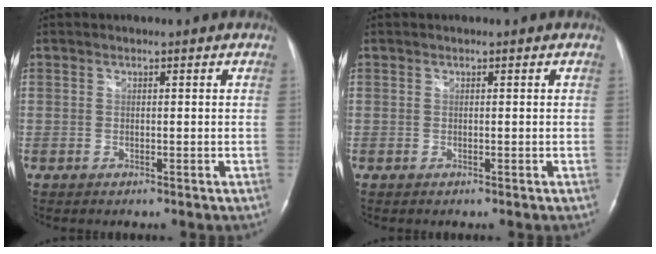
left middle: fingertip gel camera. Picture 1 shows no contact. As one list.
[{"total": 0.0}]